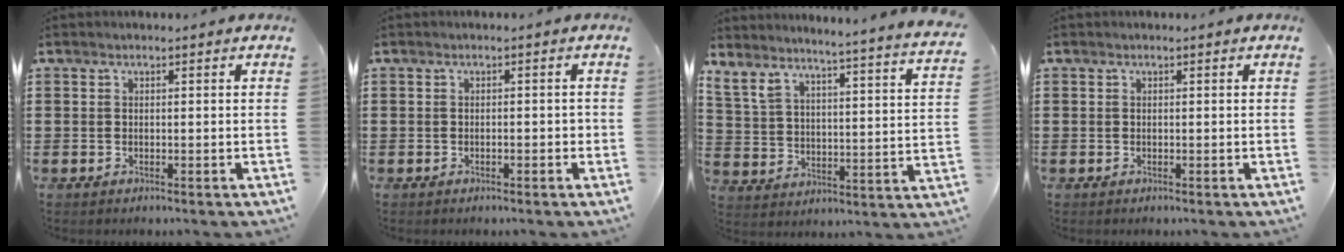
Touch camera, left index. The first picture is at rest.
{"total": 1.0, "force": [-0.6, 0.3, 0.7], "torque": [-0.016, -0.002, -0.011]}
{"total": 4.7, "force": [4.3, 0.3, 1.9], "torque": [-0.059, -0.040, 0.068]}
{"total": 0.0}